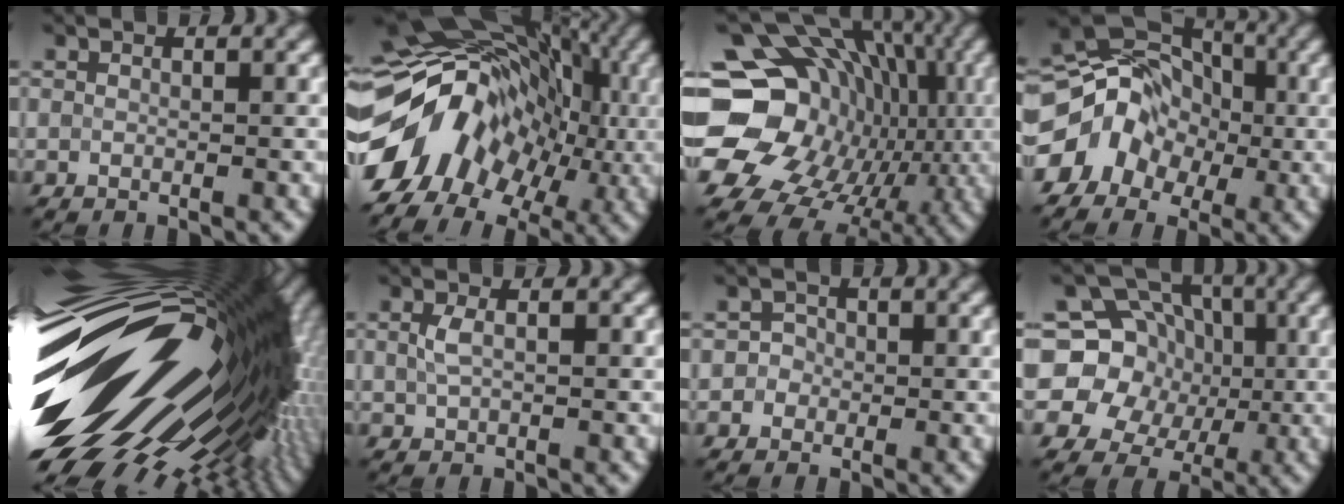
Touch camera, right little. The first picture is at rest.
{"total": 14.7, "force": [-2.7, 10.7, 9.7], "torque": [-0.169, 0.001, -0.063]}
{"total": 21.2, "force": [-1.4, 17.9, 11.2], "torque": [-0.182, 0.020, -0.035]}
{"total": 9.9, "force": [-2.1, 8.3, 5.1], "torque": [-0.059, 0.004, -0.065]}
{"total": 21.4, "force": [2.5, 9.8, 18.9], "torque": [-0.290, 0.007, 0.028]}
{"total": 1.5, "force": [0.3, 0.8, 1.2], "torque": [-0.034, 0.003, 0.008]}
{"total": 1.3, "force": [-0.2, 1.3, 0.2], "torque": [0.016, 0.003, -0.008]}
{"total": 14.4, "force": [1.6, 13.1, 5.7], "torque": [-0.120, 0.047, -0.015]}